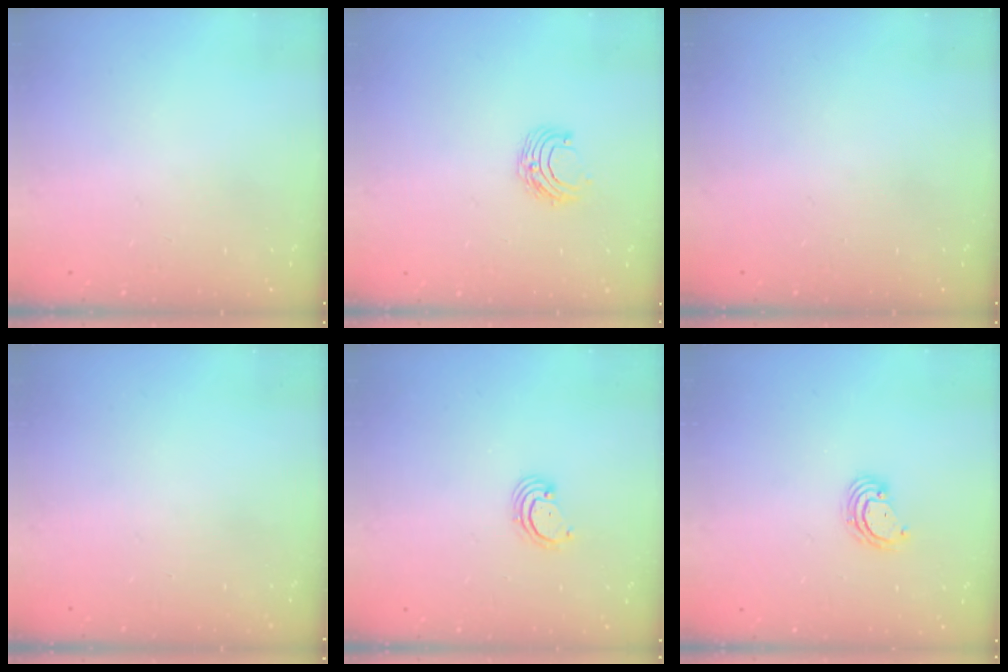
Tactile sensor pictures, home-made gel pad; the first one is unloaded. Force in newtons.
{"total": 6.0, "press": 5.9, "slide": 0.6}
{"total": 0.0}
{"total": 0.0}
{"total": 2.7, "press": 2.7, "slide": 0.3}
{"total": 3.8, "press": 3.8, "slide": 0.1}